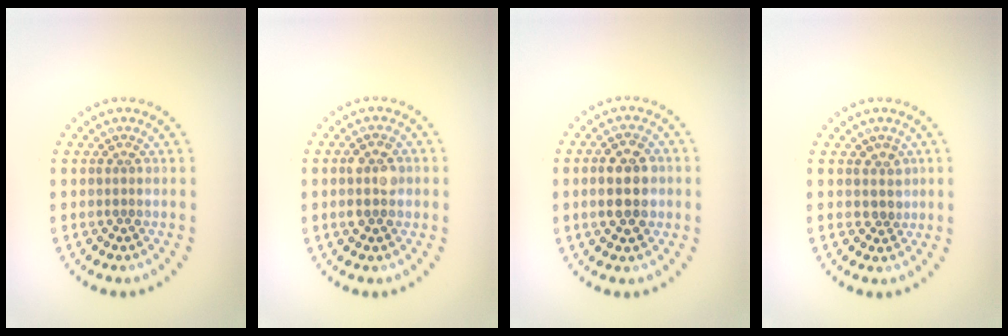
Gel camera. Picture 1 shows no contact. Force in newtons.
{"total": 2.7, "press": 2.7, "slide": 0.2}
{"total": 4.5, "press": 4.5, "slide": 0.1}
{"total": 1.6, "press": 1.2, "slide": 1.0}